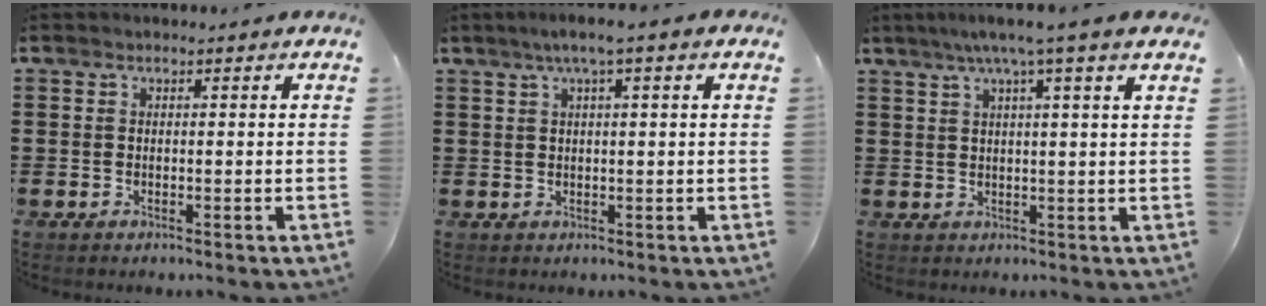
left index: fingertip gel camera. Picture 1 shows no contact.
{"total": 2.8, "force": [1.1, -0.1, 2.5], "torque": [-0.049, 0.000, 0.018]}
{"total": 4.5, "force": [2.8, -0.8, 3.5], "torque": [-0.074, -0.003, 0.045]}